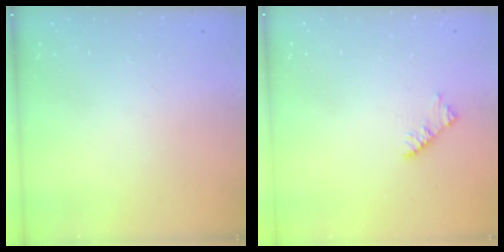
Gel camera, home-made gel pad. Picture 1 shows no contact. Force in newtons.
{"total": 3.3, "press": 3.2, "slide": 0.6}